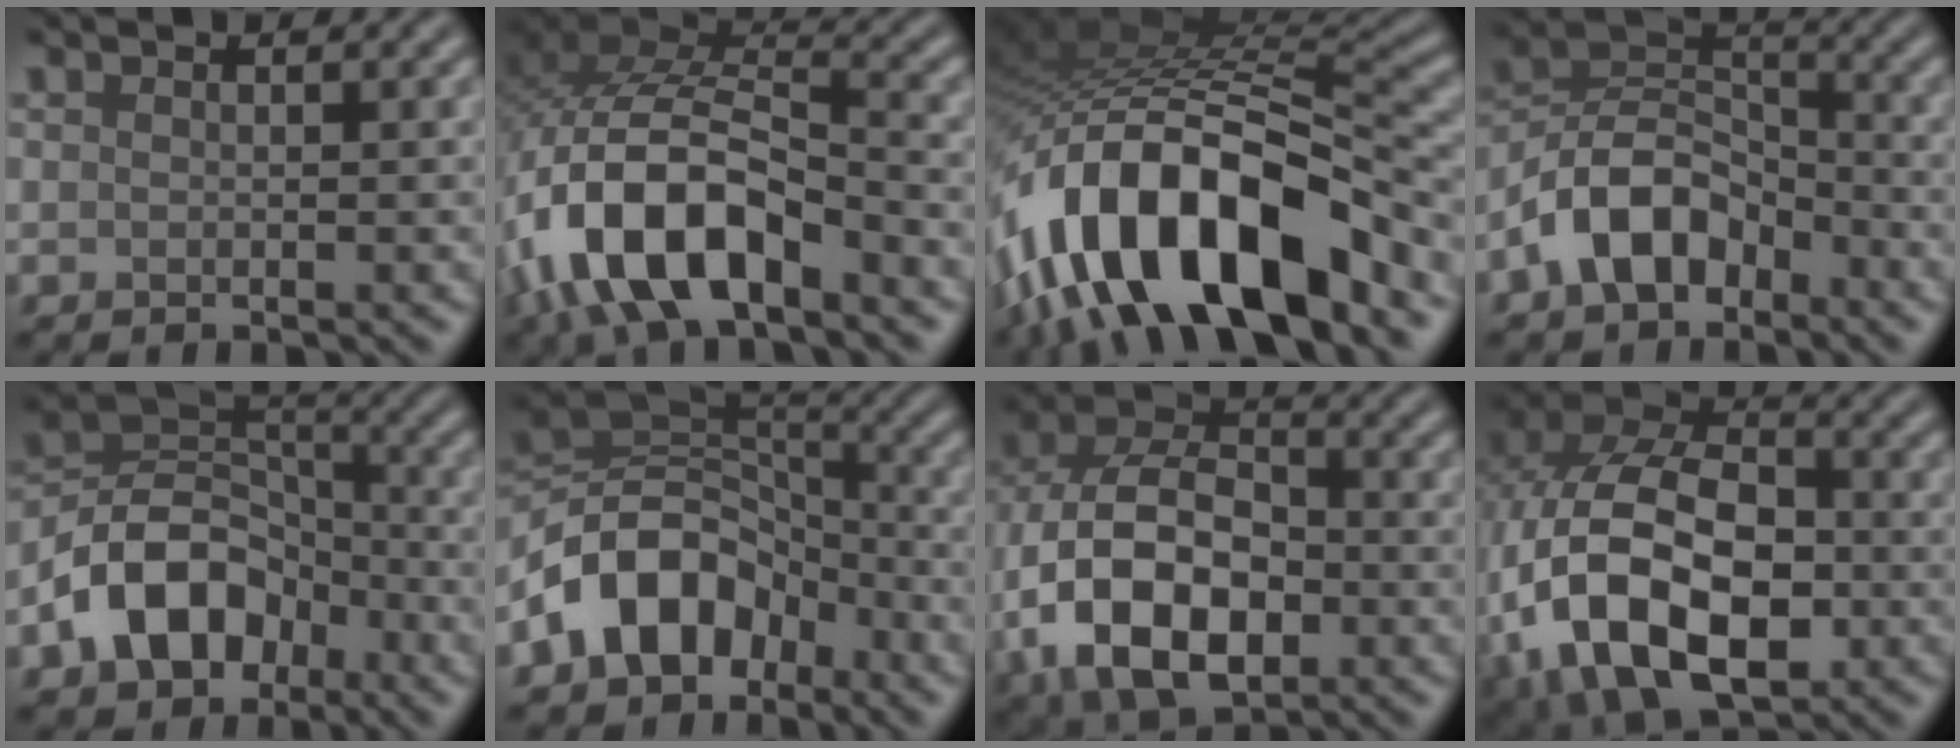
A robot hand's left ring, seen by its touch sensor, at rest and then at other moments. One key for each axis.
{"total": 12.2, "fx": -5.2, "fy": 6.1, "fz": 9.2, "tx": -0.188, "ty": -0.001, "tz": -0.096}
{"total": 15.6, "fx": -8.5, "fy": 6.8, "fz": 11.1, "tx": -0.189, "ty": 0.000, "tz": -0.151}
{"total": 6.9, "fx": -3.8, "fy": 4.2, "fz": 3.9, "tx": -0.068, "ty": 0.008, "tz": -0.084}
{"total": 8.7, "fx": -4.2, "fy": 6.0, "fz": 4.6, "tx": -0.075, "ty": 0.005, "tz": -0.095}
{"total": 9.0, "fx": -4.6, "fy": 6.1, "fz": 4.7, "tx": -0.069, "ty": 0.010, "tz": -0.103}
{"total": 12.3, "fx": -3.8, "fy": 7.6, "fz": 8.8, "tx": -0.176, "ty": -0.012, "tz": -0.080}
{"total": 16.2, "fx": -4.0, "fy": 10.5, "fz": 11.6, "tx": -0.235, "ty": -0.016, "tz": -0.069}